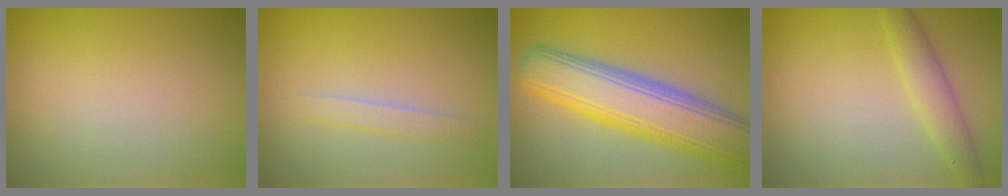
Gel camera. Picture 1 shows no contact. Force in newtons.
{"total": 1.3, "press": 1.3, "slide": 0.1}
{"total": 9.0, "press": 9.0, "slide": 0.4}
{"total": 2.3, "press": 2.3, "slide": 0.0}